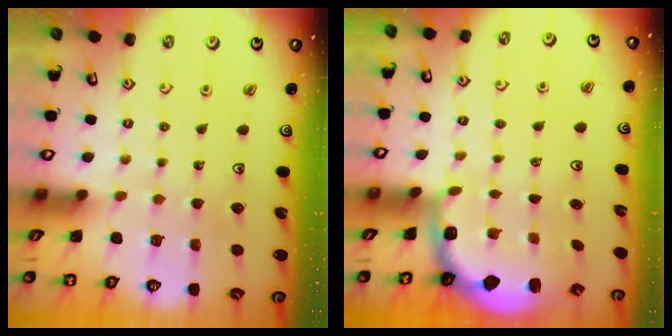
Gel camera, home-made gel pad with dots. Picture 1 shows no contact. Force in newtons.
{"total": 2.5, "press": 1.3, "slide": 2.1}